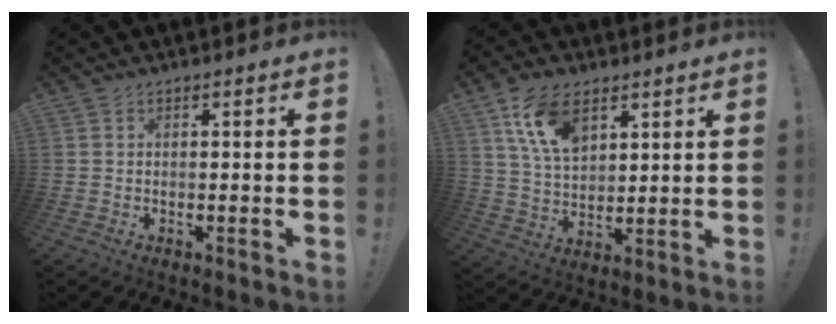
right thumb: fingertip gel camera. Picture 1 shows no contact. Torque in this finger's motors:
{"motor_torque": [1.96, 2.09, 1.10, -0.31, 0.13]}